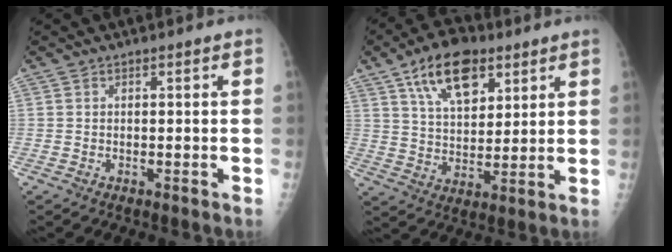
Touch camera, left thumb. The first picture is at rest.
{"total": 13.9, "force": [7.4, 7.4, 9.2], "torque": [-0.123, -0.024, 0.129]}